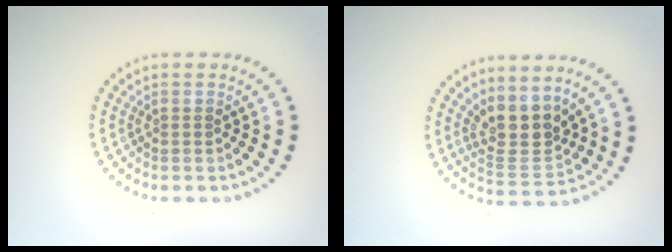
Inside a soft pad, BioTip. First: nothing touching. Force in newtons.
{"total": 3.8, "press": 3.3, "slide": 2.0}